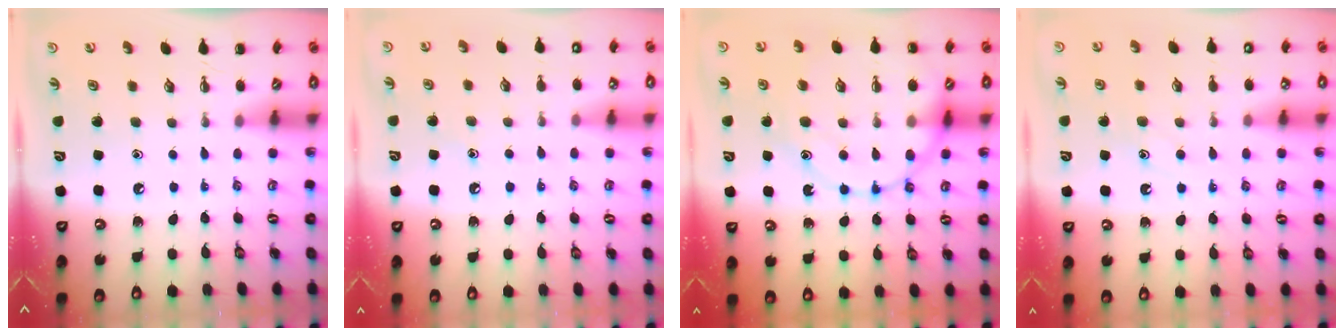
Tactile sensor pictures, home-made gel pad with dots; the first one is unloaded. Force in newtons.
{"total": 7.0, "press": 6.8, "slide": 1.8}
{"total": 19.5, "press": 19.3, "slide": 3.0}
{"total": 9.1, "press": 9.1, "slide": 1.0}